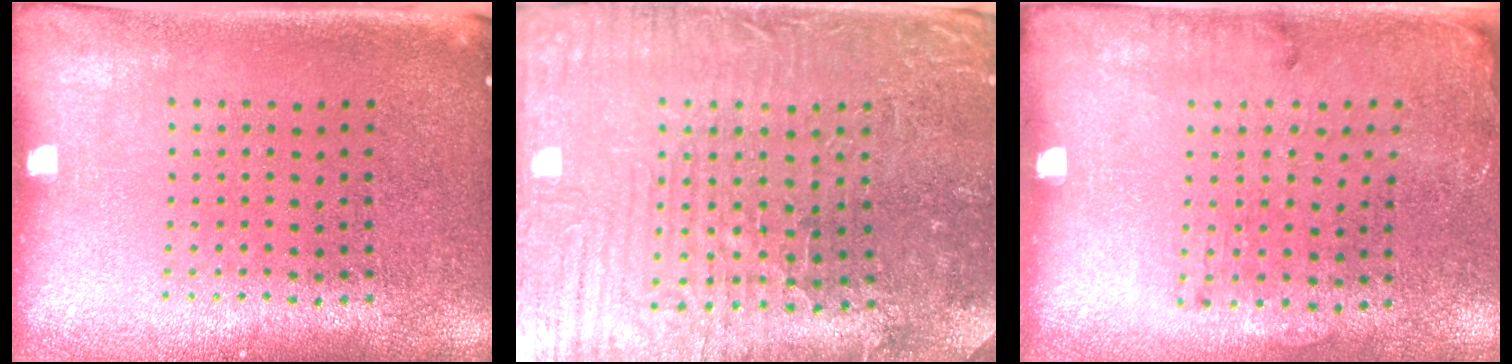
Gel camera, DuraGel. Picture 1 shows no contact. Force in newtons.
{"total": 3.7, "press": 3.6, "slide": 0.5}
{"total": 1.7, "press": 1.2, "slide": 1.2}